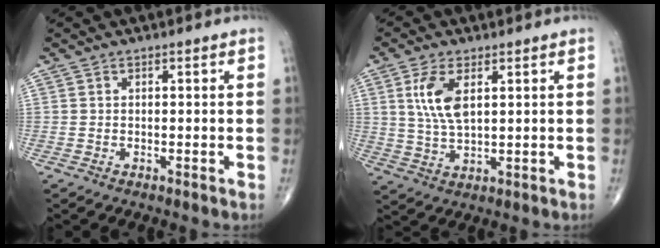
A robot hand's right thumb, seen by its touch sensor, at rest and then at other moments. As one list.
[{"total": 7.3, "force": [2.3, 3.2, 6.2], "torque": [-0.126, -0.013, 0.050]}]